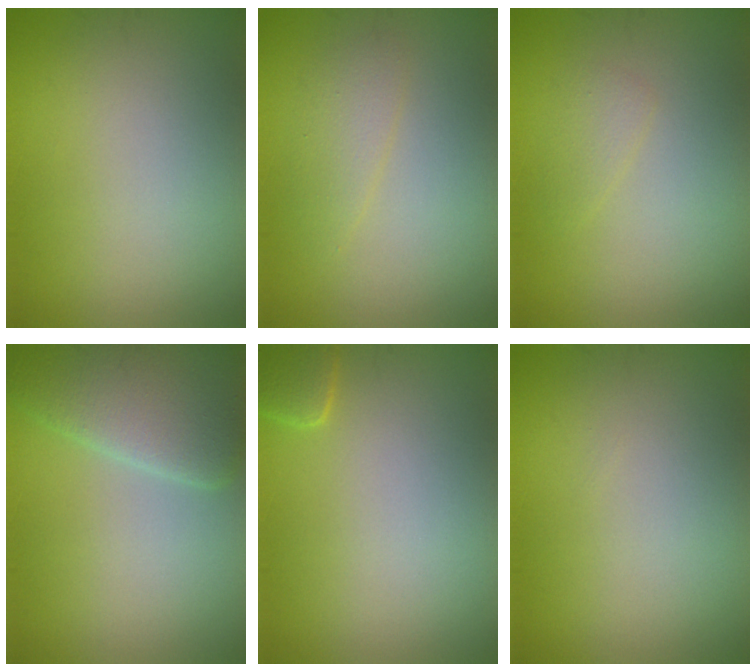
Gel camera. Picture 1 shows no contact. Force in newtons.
{"total": 1.6, "press": 1.6, "slide": 0.1}
{"total": 1.1, "press": 1.1, "slide": 0.1}
{"total": 5.7, "press": 5.7, "slide": 0.0}
{"total": 1.7, "press": 1.7, "slide": 0.2}
{"total": 0.0}